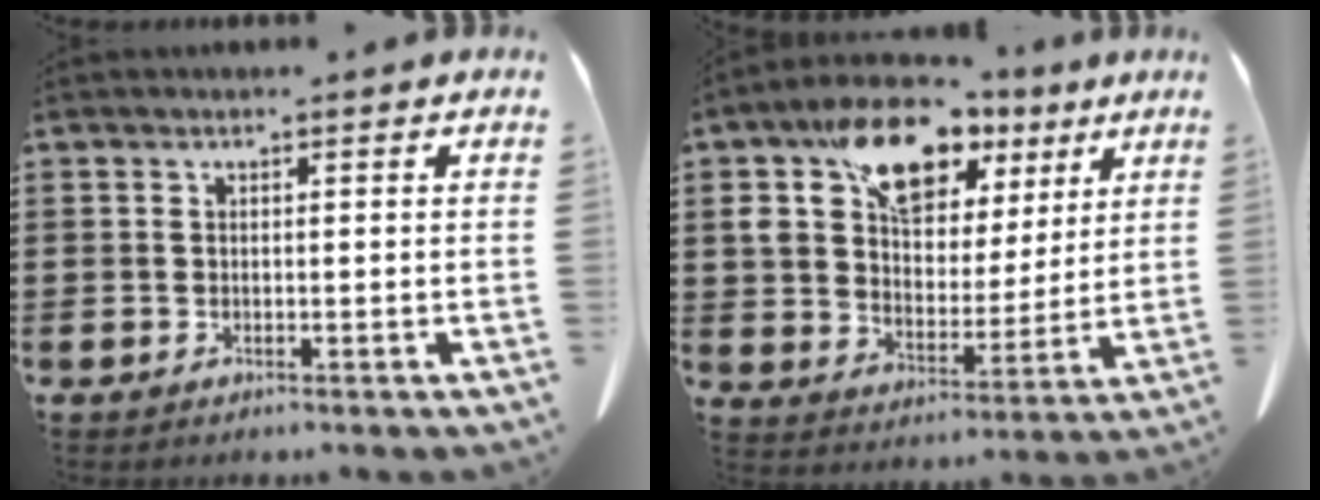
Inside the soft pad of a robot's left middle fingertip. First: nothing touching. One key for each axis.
{"total": 13.6, "fx": 8.7, "fy": 7.8, "fz": 7.0, "tx": -0.153, "ty": -0.010, "tz": 0.161}